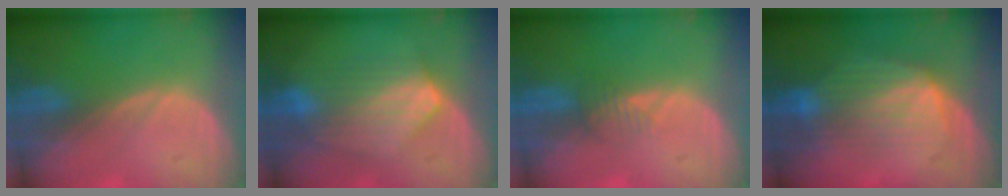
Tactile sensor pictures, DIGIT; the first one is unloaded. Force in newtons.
{"total": 7.0, "press": 7.0, "slide": 0.2}
{"total": 1.6, "press": 1.6, "slide": 0.2}
{"total": 7.4, "press": 7.3, "slide": 1.5}